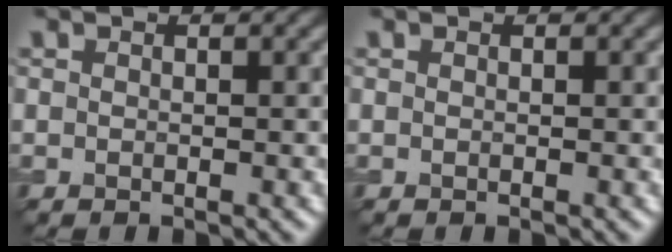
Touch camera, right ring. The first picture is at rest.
{"total": 0.0}